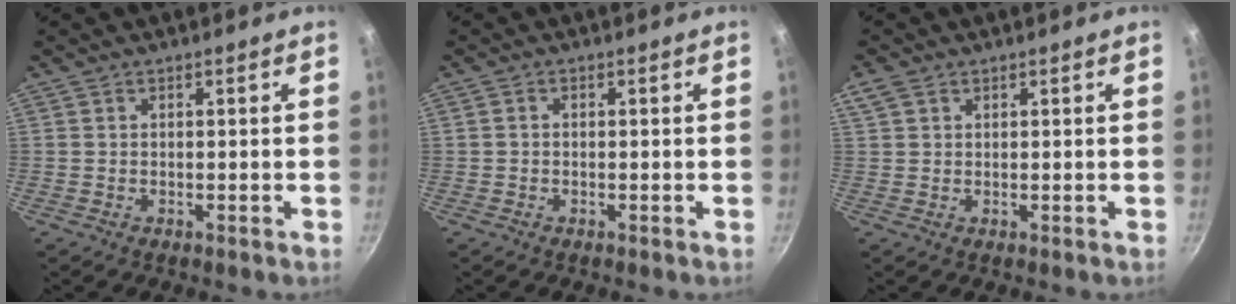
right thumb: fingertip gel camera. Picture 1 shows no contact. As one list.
[{"total": 0.7, "force": [-0.2, 0.5, 0.4], "torque": [-0.007, 0.005, -0.003]}, {"total": 2.6, "force": [1.3, 1.7, 1.3], "torque": [-0.023, 0.002, 0.029]}]